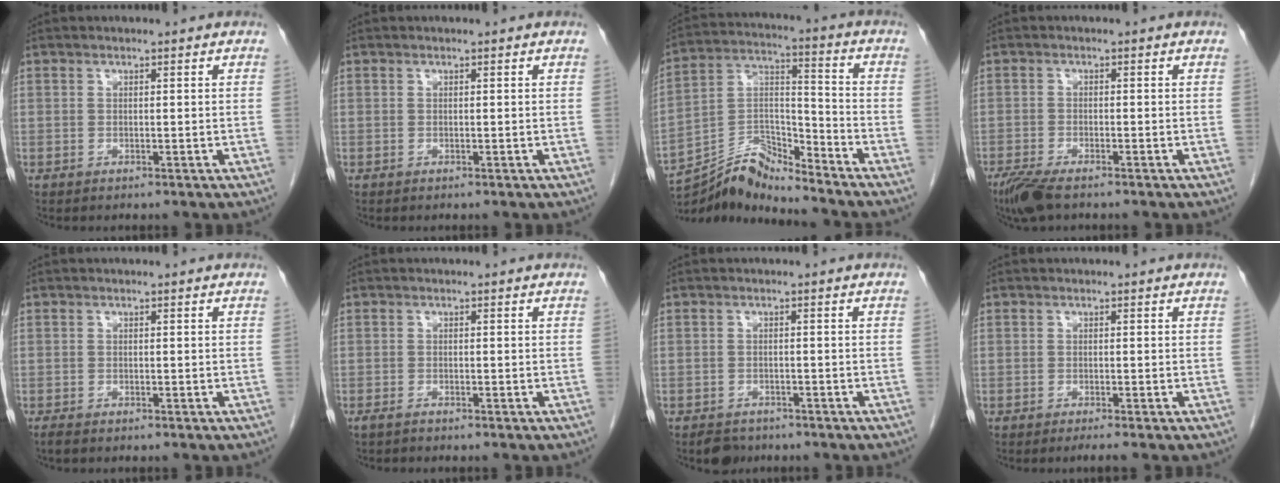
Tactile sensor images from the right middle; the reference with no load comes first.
{"total": 0.0}
{"total": 9.9, "force": [-9.7, -0.4, 1.9], "torque": [-0.040, 0.033, -0.185]}
{"total": 5.0, "force": [-3.8, 1.1, 3.1], "torque": [-0.063, -0.013, -0.069]}
{"total": 0.9, "force": [-0.7, 0.2, 0.4], "torque": [-0.017, -0.004, -0.015]}
{"total": 1.1, "force": [1.0, 0.0, 0.1], "torque": [-0.008, -0.004, 0.019]}
{"total": 2.8, "force": [-2.3, 1.5, 0.6], "torque": [-0.014, 0.000, -0.034]}
{"total": 1.1, "force": [-0.9, -0.4, 0.6], "torque": [-0.012, -0.003, -0.015]}